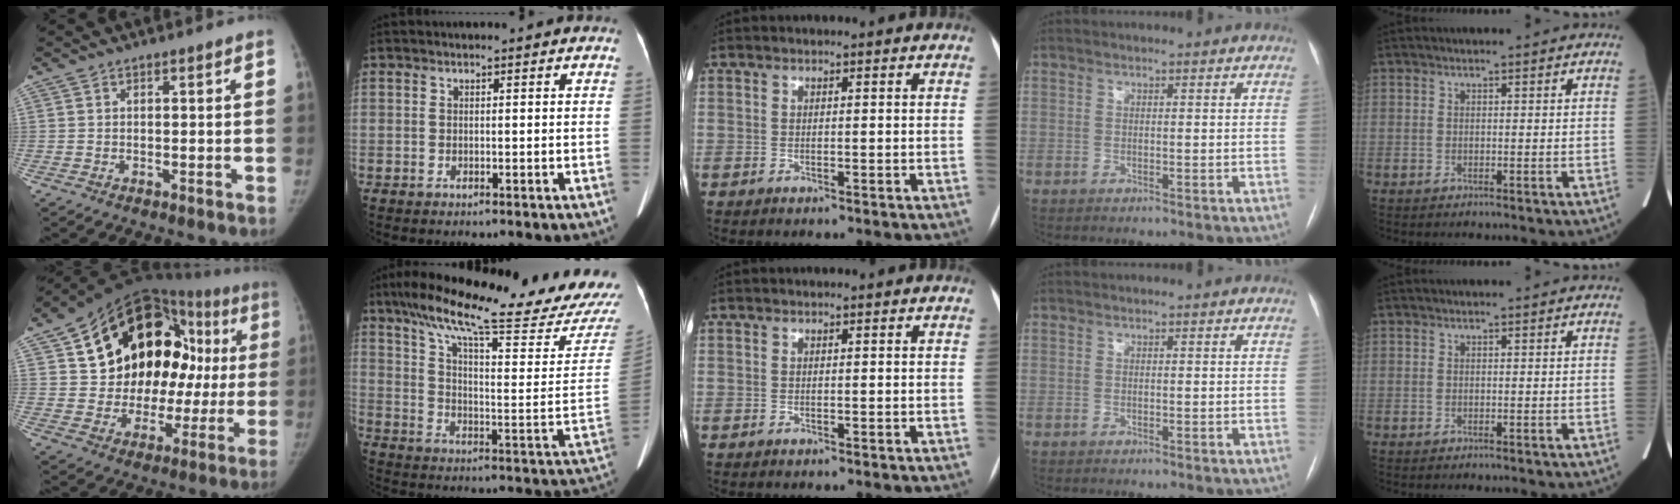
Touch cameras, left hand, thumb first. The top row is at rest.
{"thumb": {"total": 28.1, "force": [6.3, 18.2, 20.5], "torque": [-0.243, 0.048, 0.107]}, "index": {"total": 25.9, "force": [22.3, 0.0, 13.2], "torque": [-0.214, -0.076, 0.303]}}